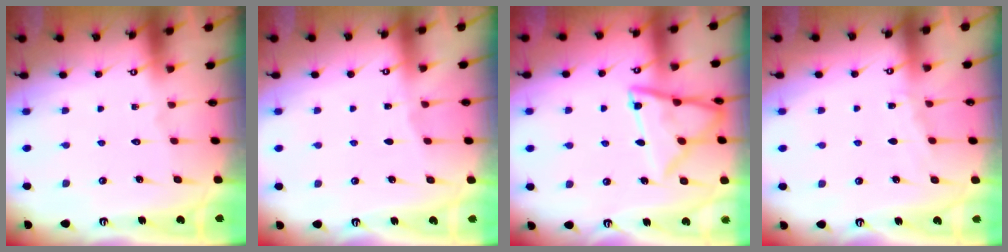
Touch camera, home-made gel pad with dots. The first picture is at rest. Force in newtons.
{"total": 1.8, "press": 1.8, "slide": 0.2}
{"total": 12.3, "press": 12.3, "slide": 1.0}
{"total": 3.4, "press": 3.4, "slide": 0.5}